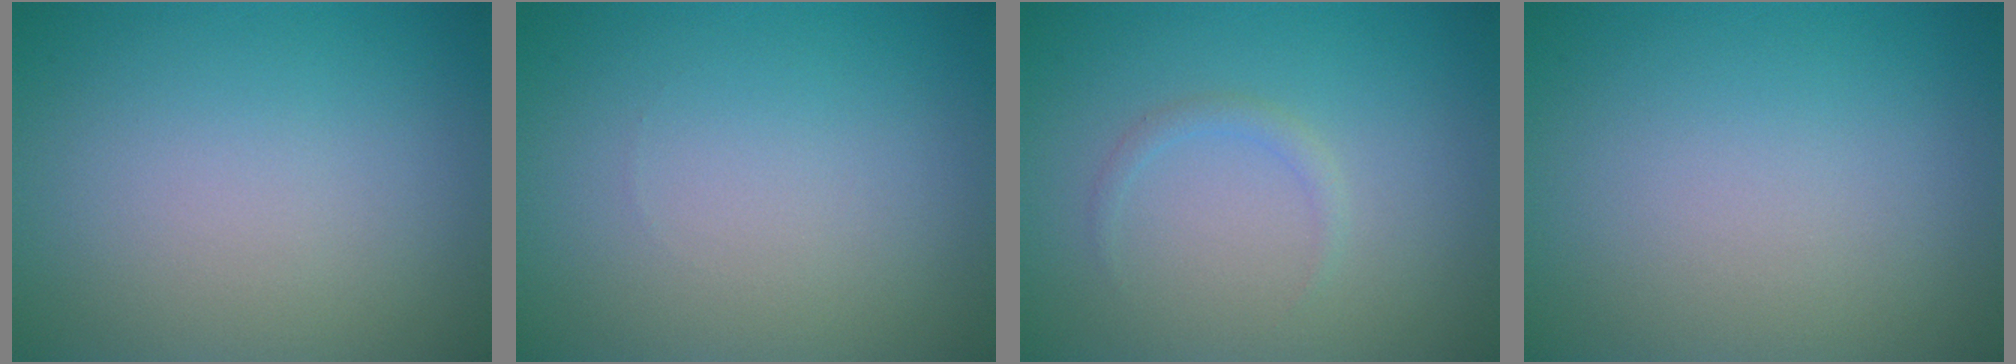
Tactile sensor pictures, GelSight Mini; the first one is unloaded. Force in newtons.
{"total": 0.0}
{"total": 0.9, "press": 0.9, "slide": 0.1}
{"total": 0.0}